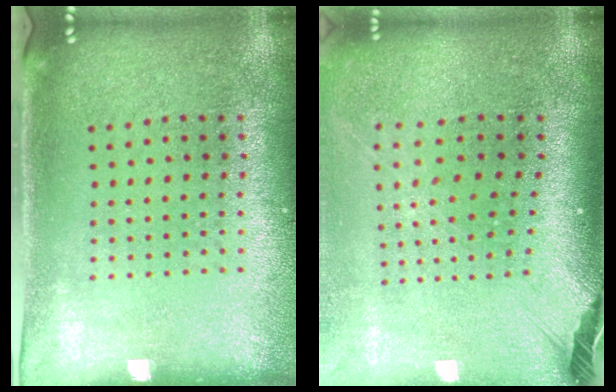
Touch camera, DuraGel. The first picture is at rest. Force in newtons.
{"total": 2.7, "press": 1.9, "slide": 1.9}